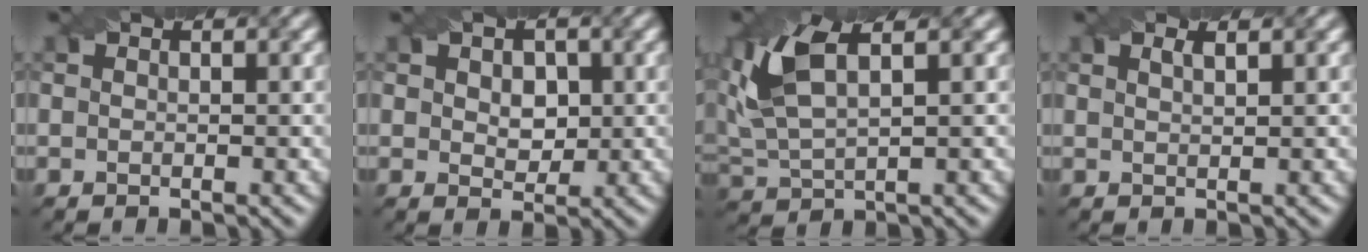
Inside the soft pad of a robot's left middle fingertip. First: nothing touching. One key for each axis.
{"total": 2.9, "fx": 0.5, "fy": 2.1, "fz": 2.0, "tx": -0.030, "ty": 0.001, "tz": 0.006}
{"total": 6.3, "fx": 2.6, "fy": 2.7, "fz": 5.1, "tx": -0.128, "ty": 0.010, "tz": 0.055}
{"total": 1.0, "fx": 0.7, "fy": 0.3, "fz": 0.7, "tx": -0.010, "ty": 0.000, "tz": 0.010}